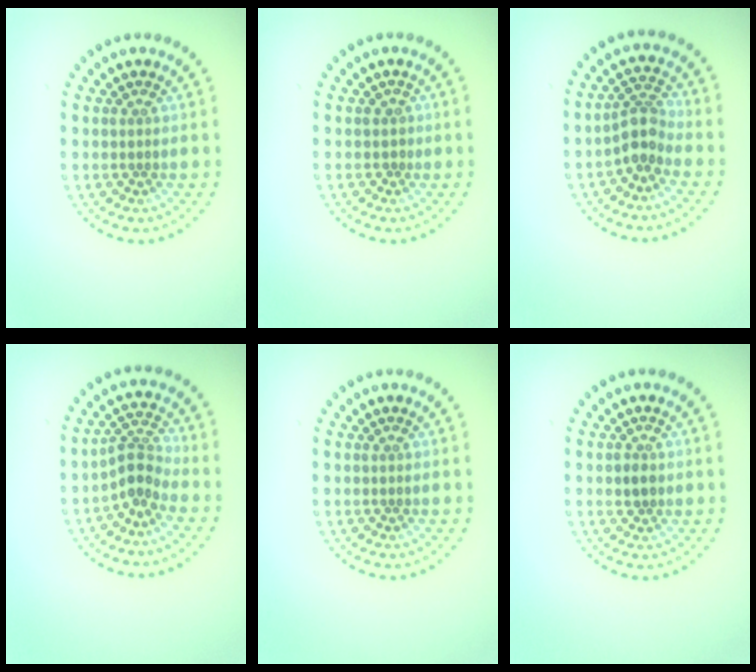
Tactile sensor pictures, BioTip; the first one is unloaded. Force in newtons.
{"total": 0.5, "press": 0.2, "slide": 0.5}
{"total": 2.7, "press": 2.1, "slide": 1.7}
{"total": 2.7, "press": 1.9, "slide": 1.9}
{"total": 0.0}
{"total": 1.4, "press": 1.4, "slide": 0.3}